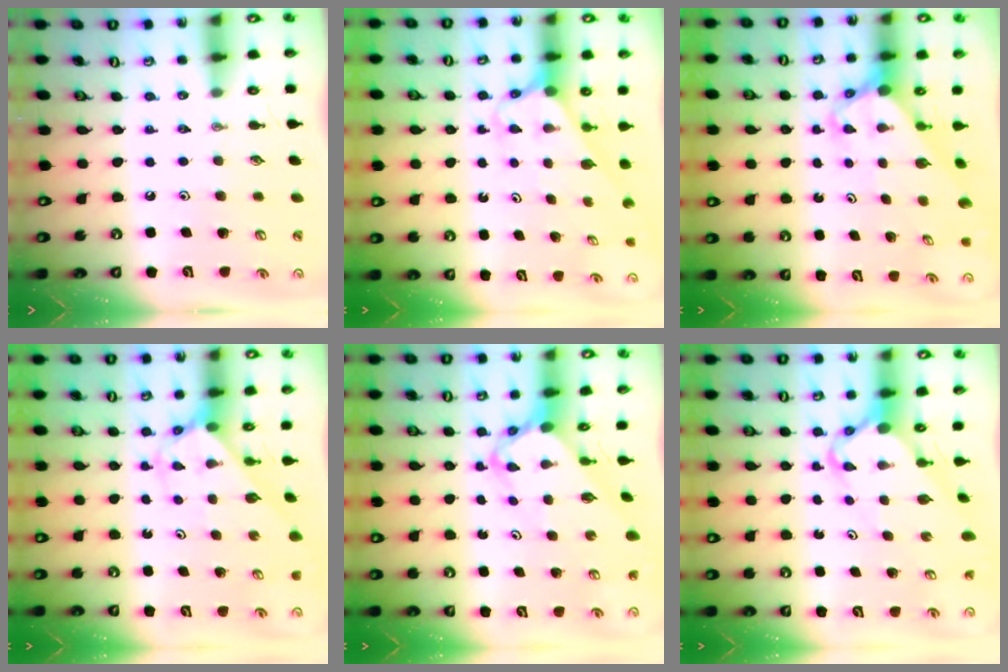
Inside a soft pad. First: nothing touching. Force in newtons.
{"total": 2.6, "press": 2.6, "slide": 0.2}
{"total": 3.6, "press": 3.6, "slide": 0.2}
{"total": 3.0, "press": 3.0, "slide": 0.2}
{"total": 4.9, "press": 4.9, "slide": 0.6}
{"total": 4.9, "press": 4.9, "slide": 0.5}